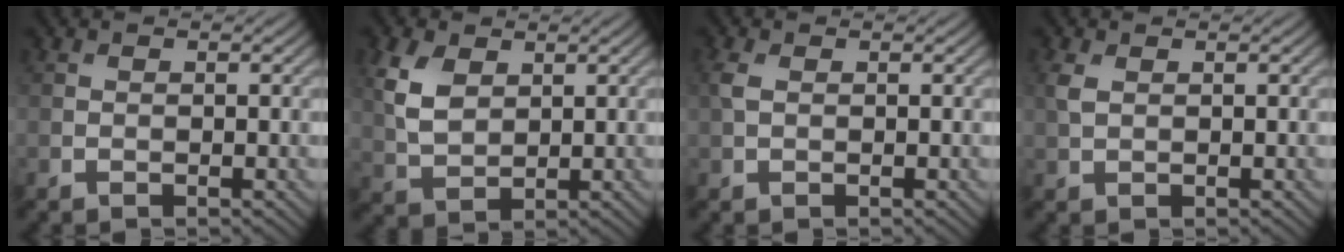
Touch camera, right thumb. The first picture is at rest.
{"total": 5.9, "force": [2.3, 3.8, 3.9], "torque": [-0.108, 0.002, 0.046]}
{"total": 1.7, "force": [0.4, 1.0, 1.3], "torque": [-0.041, 0.004, 0.005]}
{"total": 1.9, "force": [0.6, 1.2, 1.4], "torque": [-0.045, 0.003, 0.014]}